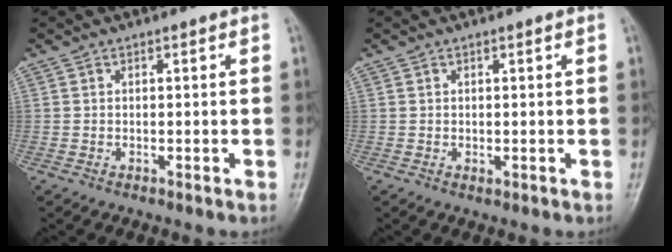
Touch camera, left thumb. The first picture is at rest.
{"total": 0.9, "force": [0.2, 0.4, 0.8], "torque": [-0.010, -0.002, 0.007]}